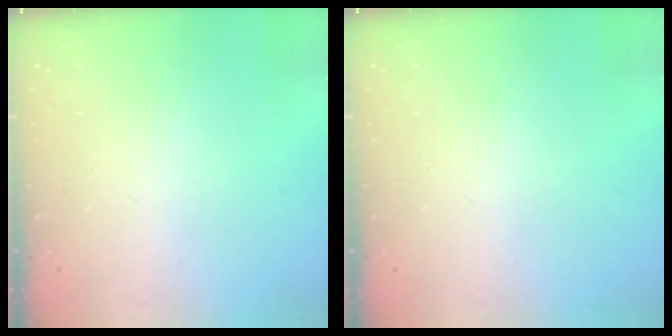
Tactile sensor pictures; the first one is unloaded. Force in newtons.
{"total": 0.0}